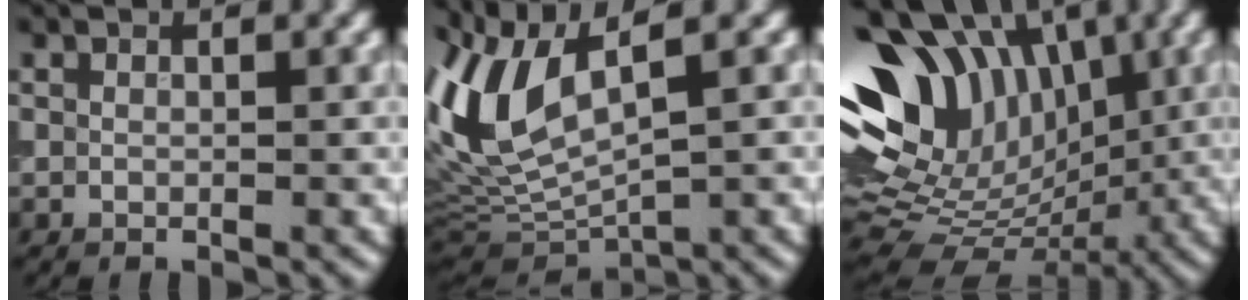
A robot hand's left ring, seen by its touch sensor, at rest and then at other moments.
{"total": 9.8, "force": [3.0, 4.2, 8.3], "torque": [-0.203, 0.008, 0.057]}
{"total": 13.4, "force": [3.4, 9.5, 8.8], "torque": [-0.166, 0.019, 0.069]}